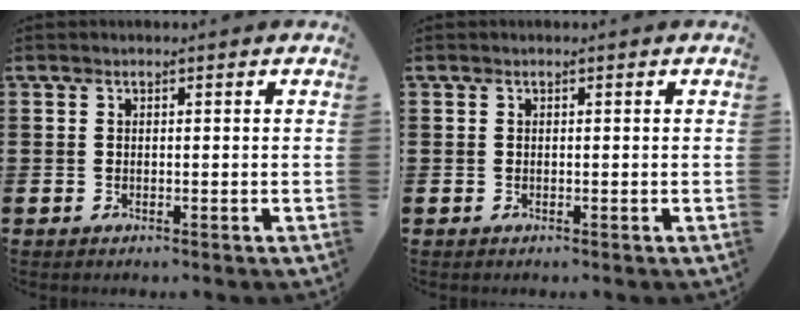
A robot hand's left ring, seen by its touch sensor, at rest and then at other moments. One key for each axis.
{"total": 0.0}